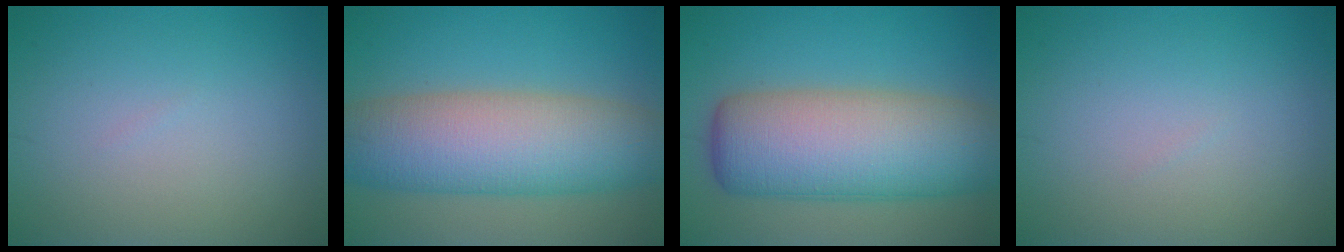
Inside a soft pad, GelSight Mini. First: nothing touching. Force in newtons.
{"total": 10.7, "press": 10.7, "slide": 0.6}
{"total": 12.0, "press": 12.0, "slide": 0.3}
{"total": 0.0}